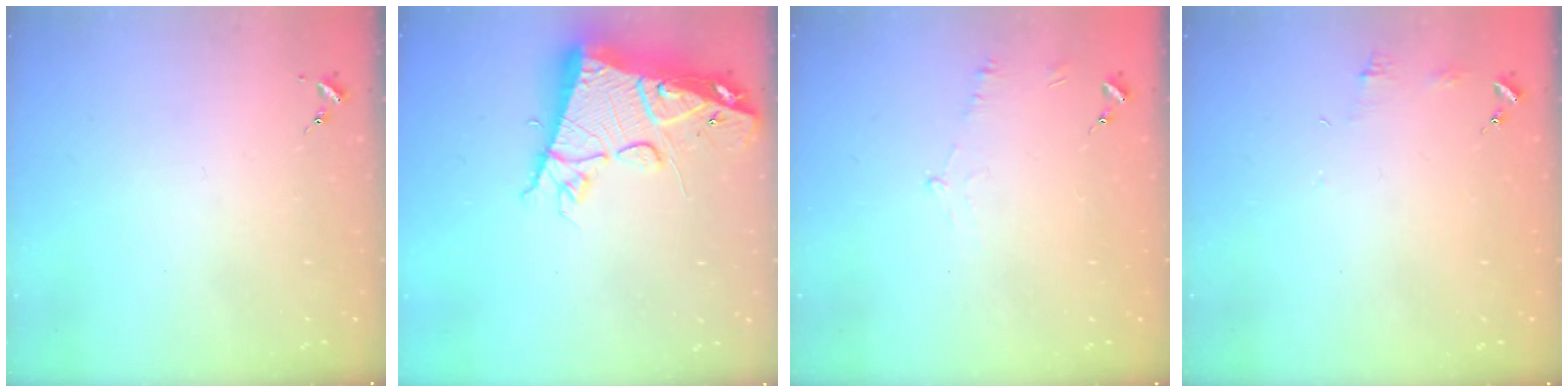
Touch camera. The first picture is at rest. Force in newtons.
{"total": 18.3, "press": 18.1, "slide": 2.1}
{"total": 4.5, "press": 4.2, "slide": 1.4}
{"total": 4.5, "press": 4.5, "slide": 0.5}